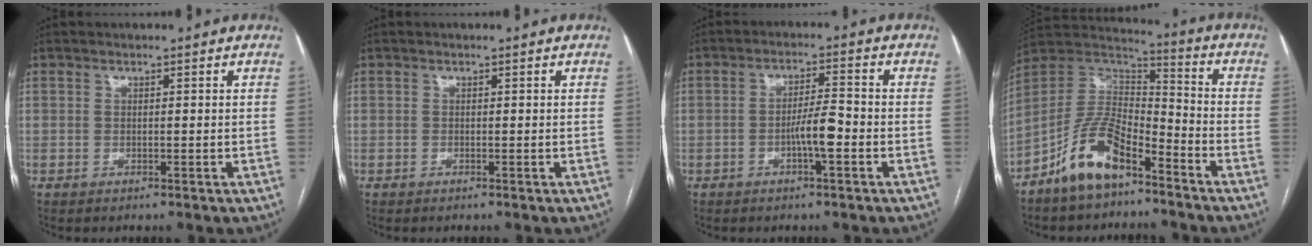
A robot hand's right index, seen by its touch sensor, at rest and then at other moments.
{"total": 0.0}
{"total": 4.9, "force": [-1.7, 0.4, 4.5], "torque": [-0.081, 0.006, -0.030]}
{"total": 12.0, "force": [-7.9, 4.5, 7.8], "torque": [-0.163, 0.020, -0.152]}